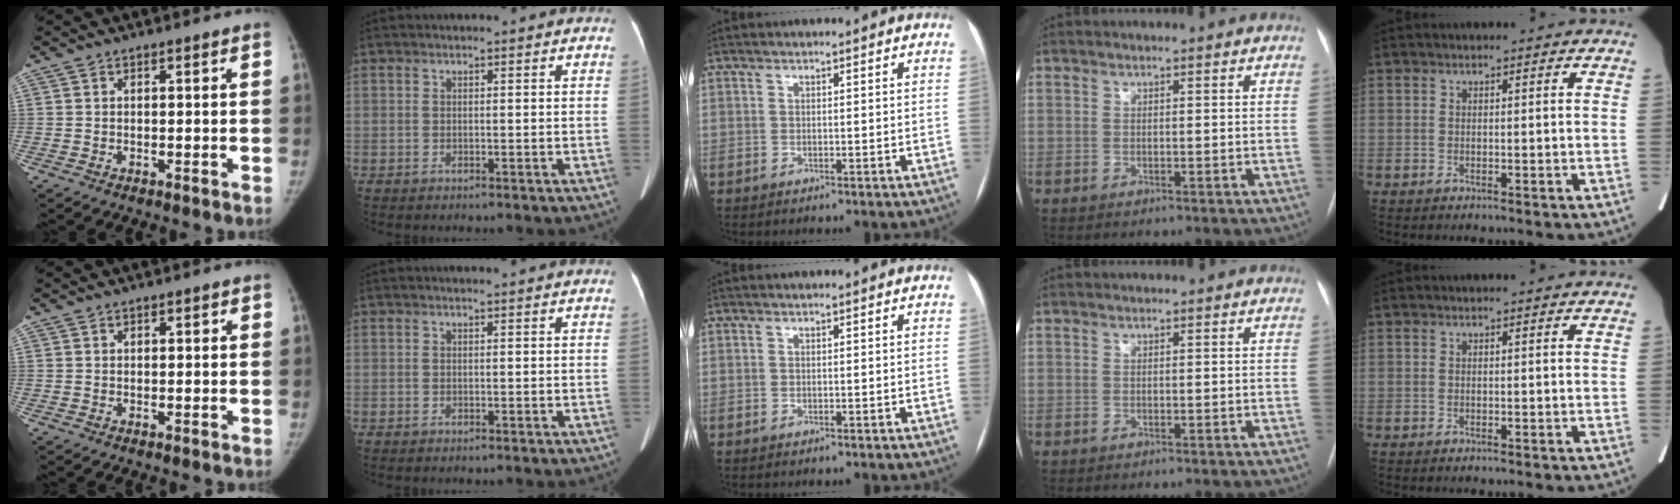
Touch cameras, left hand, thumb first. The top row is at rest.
{"thumb": {"total": 0.7, "force": [0.3, 0.5, 0.5], "torque": [0.000, 0.001, 0.003]}, "index": {"total": 1.8, "force": [1.6, 0.0, 0.9], "torque": [-0.009, 0.016, 0.020]}}